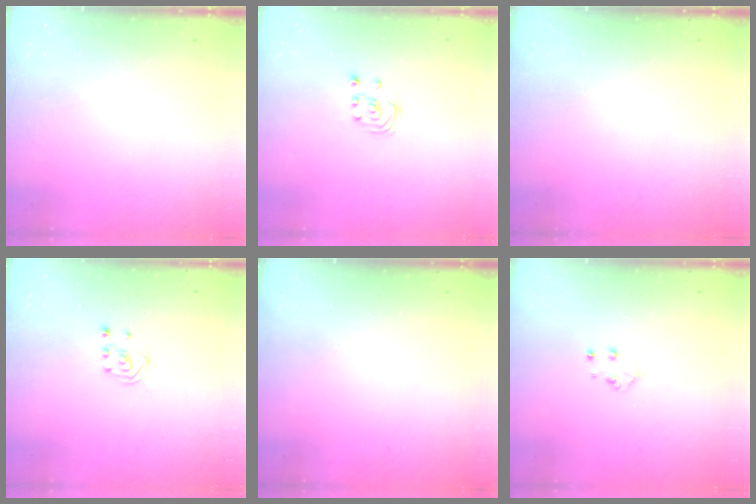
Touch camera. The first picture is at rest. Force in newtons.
{"total": 1.8, "press": 1.8, "slide": 0.2}
{"total": 0.0}
{"total": 2.0, "press": 2.0, "slide": 0.3}
{"total": 0.0}
{"total": 4.5, "press": 4.5, "slide": 0.6}